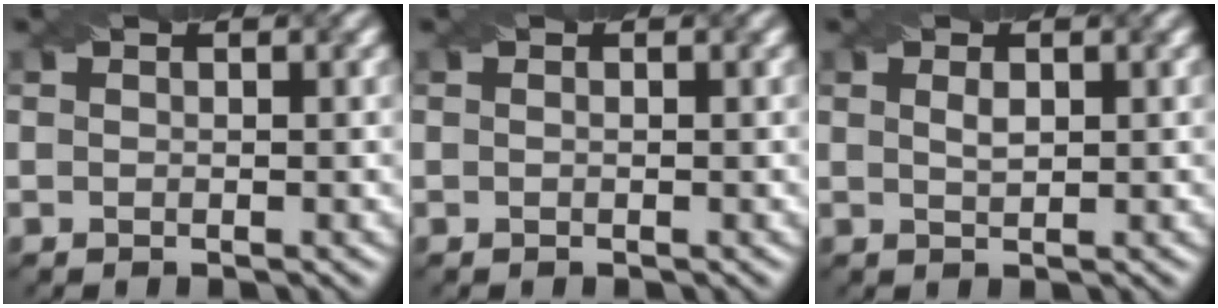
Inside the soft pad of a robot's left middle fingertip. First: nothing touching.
{"total": 0.0}
{"total": 1.0, "force": [0.4, 0.4, 0.8], "torque": [-0.018, 0.000, 0.011]}